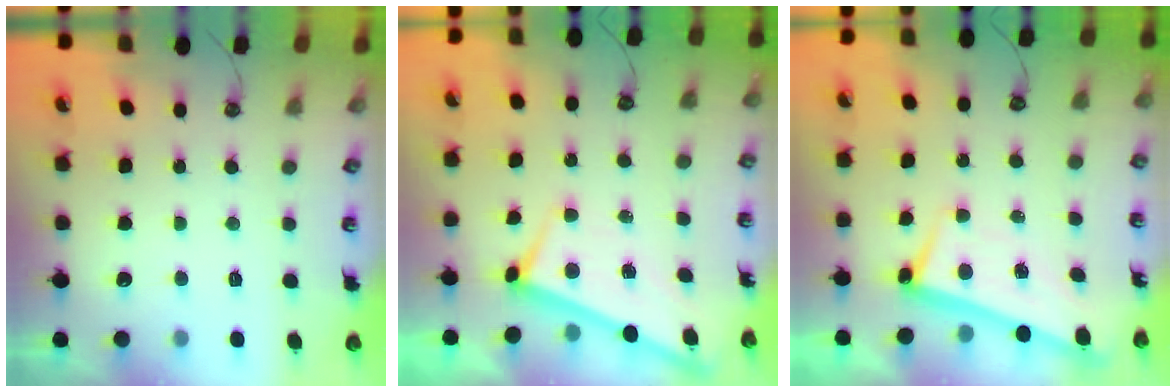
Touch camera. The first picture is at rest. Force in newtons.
{"total": 1.2, "press": 1.2, "slide": 0.1}
{"total": 2.4, "press": 2.3, "slide": 0.7}